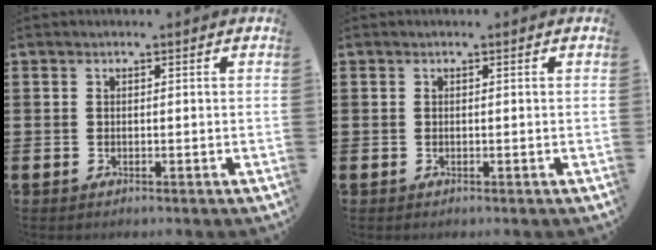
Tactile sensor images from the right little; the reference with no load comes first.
{"total": 0.0}